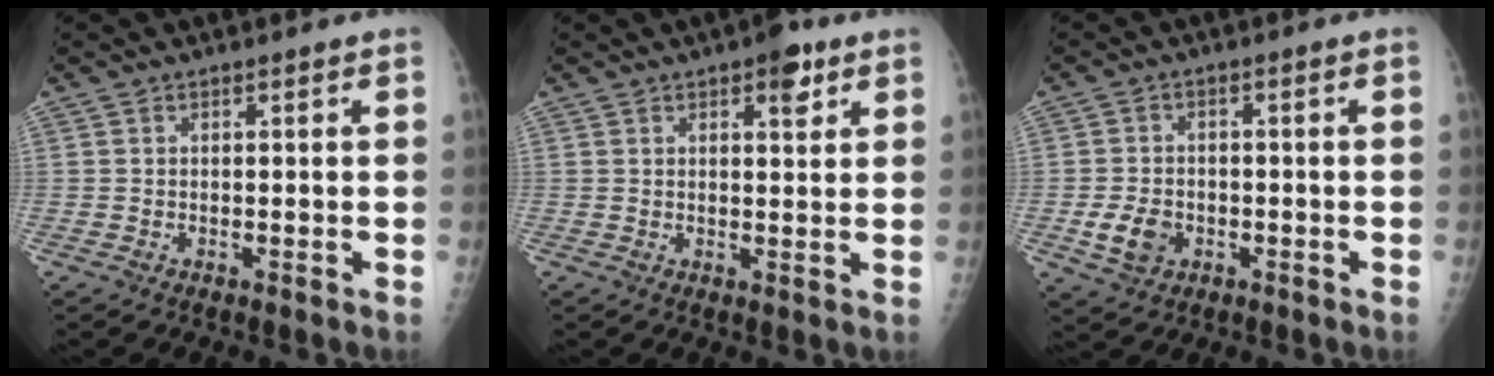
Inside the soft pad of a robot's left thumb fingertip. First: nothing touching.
{"total": 4.7, "force": [2.6, 1.9, 3.4], "torque": [-0.032, -0.010, 0.031]}
{"total": 5.2, "force": [-1.7, 4.0, 2.9], "torque": [-0.047, 0.006, -0.027]}